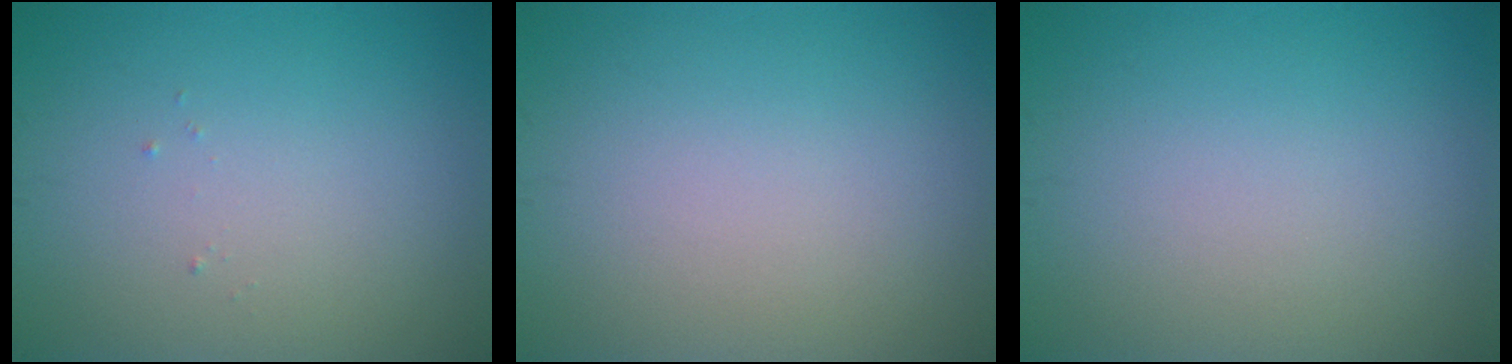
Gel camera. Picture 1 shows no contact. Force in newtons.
{"total": 0.0}
{"total": 0.0}